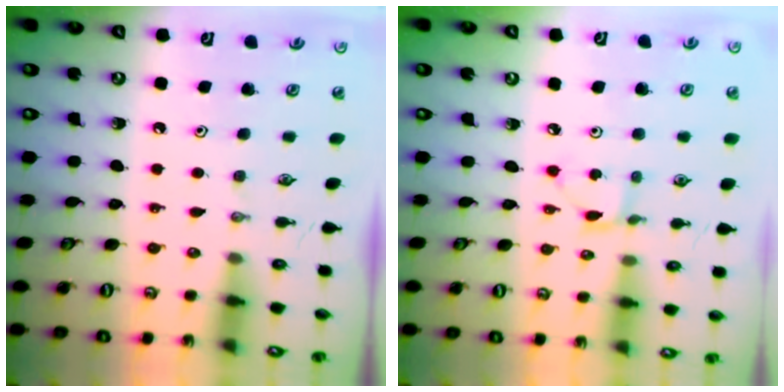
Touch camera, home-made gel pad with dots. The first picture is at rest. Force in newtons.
{"total": 2.3, "press": 2.3, "slide": 0.4}